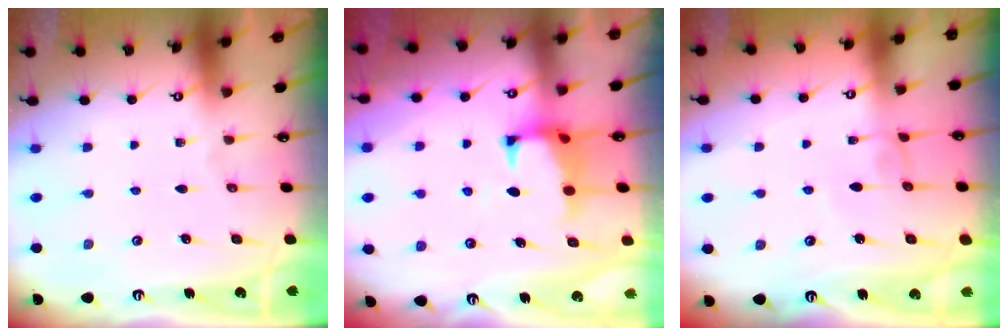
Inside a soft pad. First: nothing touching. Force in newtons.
{"total": 1.1, "press": 0.6, "slide": 0.9}
{"total": 2.9, "press": 2.9, "slide": 0.1}